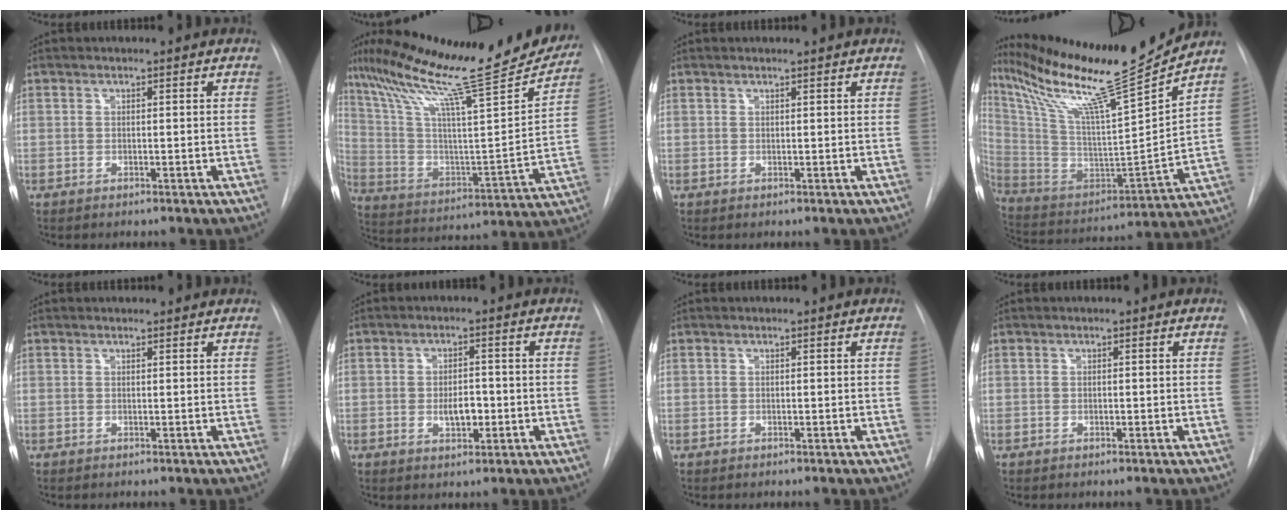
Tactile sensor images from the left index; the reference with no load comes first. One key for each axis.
{"total": 28.7, "fx": 23.1, "fy": 2.7, "fz": 16.8, "tx": -0.283, "ty": -0.033, "tz": 0.342}
{"total": 0.9, "fx": 0.8, "fy": 0.1, "fz": 0.4, "tx": -0.010, "ty": 0.006, "tz": 0.007}
{"total": 22.1, "fx": 18.9, "fy": -1.8, "fz": 11.4, "tx": -0.214, "ty": -0.064, "tz": 0.321}
{"total": 1.7, "fx": 1.6, "fy": 0.7, "fz": 0.2, "tx": -0.004, "ty": 0.008, "tz": 0.010}
{"total": 4.0, "fx": -1.6, "fy": 1.9, "fz": 3.1, "tx": -0.046, "ty": -0.003, "tz": -0.021}
{"total": 0.0}
{"total": 0.8, "fx": -0.8, "fy": 0.0, "fz": 0.0, "tx": 0.001, "ty": -0.005, "tz": -0.014}